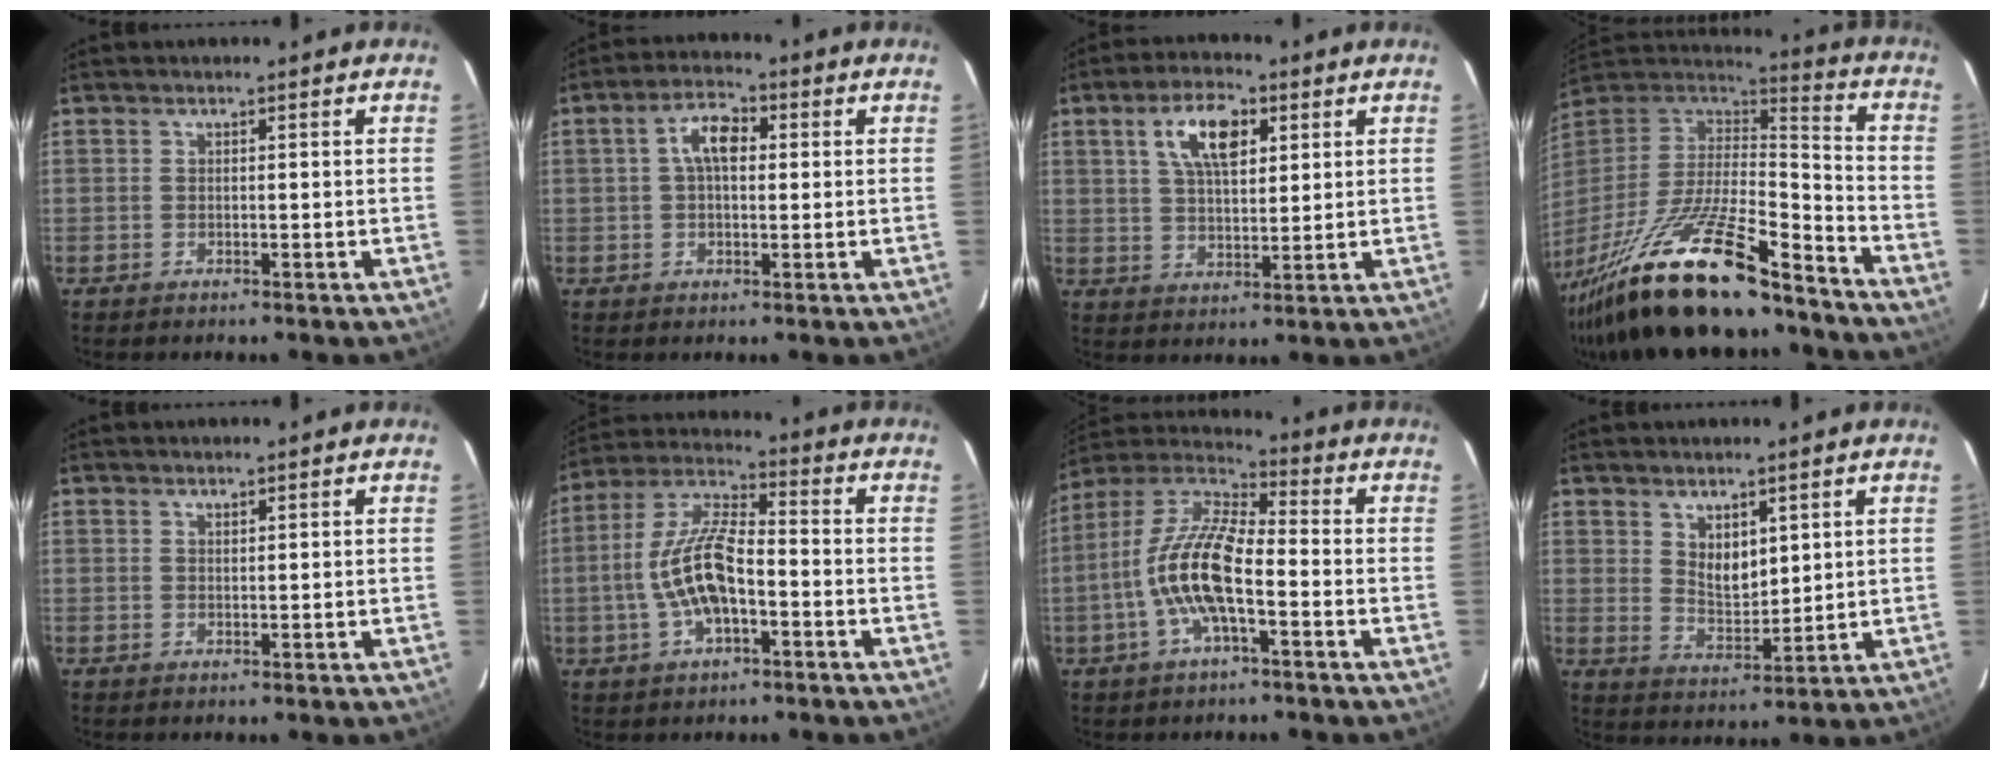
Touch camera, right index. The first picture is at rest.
{"total": 6.1, "force": [1.0, 3.3, 5.0], "torque": [-0.092, 0.021, 0.017]}
{"total": 9.4, "force": [3.8, 4.2, 7.5], "torque": [-0.136, 0.019, 0.069]}
{"total": 28.6, "force": [-20.9, 6.9, 18.3], "torque": [-0.356, -0.053, -0.350]}
{"total": 0.7, "force": [0.6, 0.2, 0.2], "torque": [-0.004, 0.001, 0.012]}
{"total": 12.5, "force": [-3.3, 4.7, 11.1], "torque": [-0.233, 0.006, -0.060]}
{"total": 13.8, "force": [-3.9, 4.4, 12.5], "torque": [-0.254, 0.004, -0.081]}
{"total": 5.9, "force": [3.4, 3.3, 3.6], "torque": [-0.055, -0.003, 0.066]}